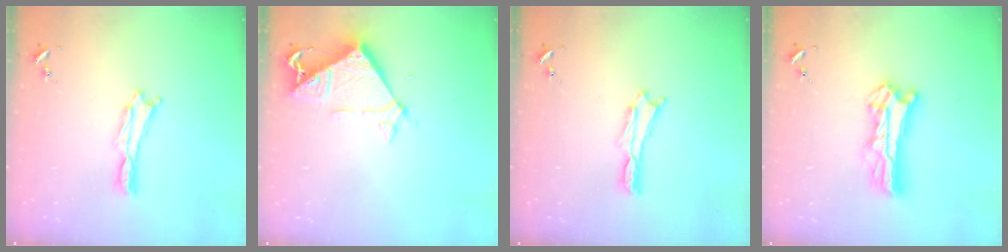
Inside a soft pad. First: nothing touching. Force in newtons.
{"total": 6.8, "press": 6.8, "slide": 0.6}
{"total": 0.0}
{"total": 9.5, "press": 9.5, "slide": 0.8}